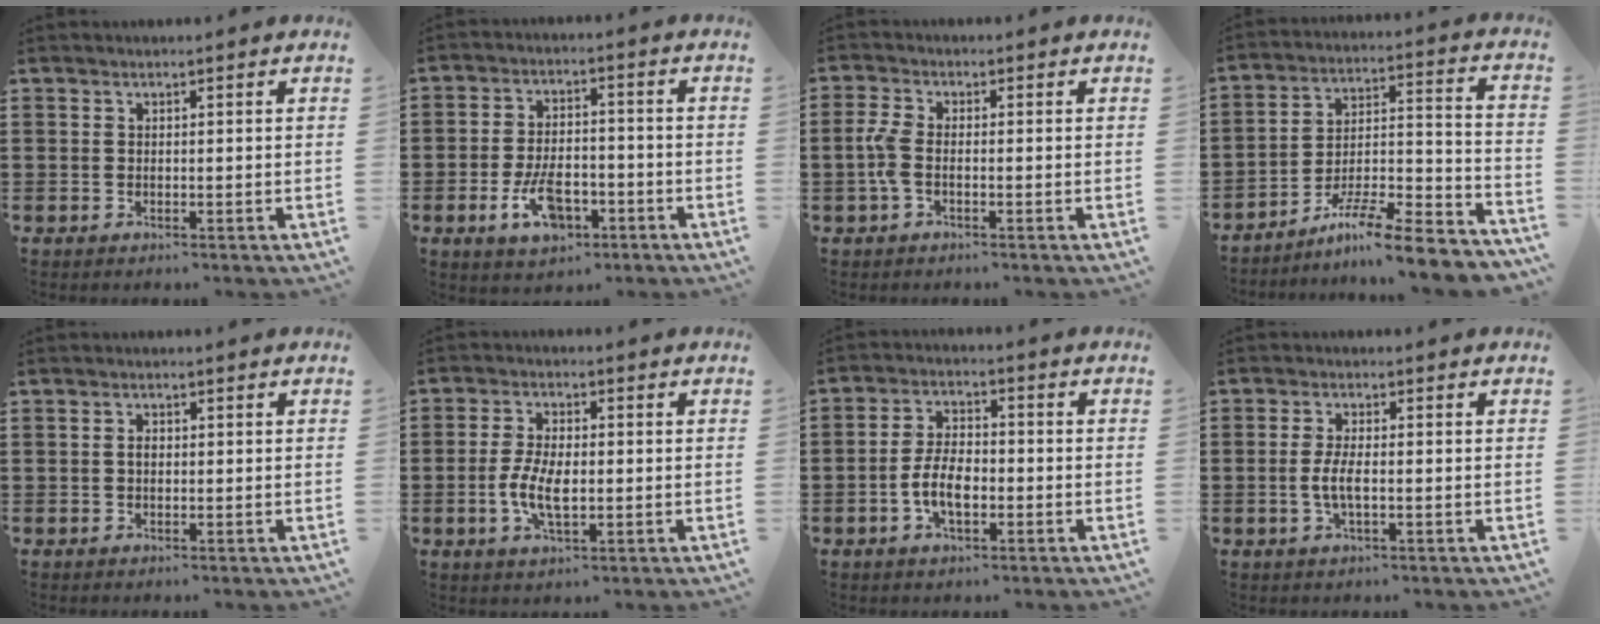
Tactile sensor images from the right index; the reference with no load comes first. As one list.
[{"total": 7.5, "force": [-3.3, 3.7, 5.7], "torque": [-0.109, 0.000, -0.062]}, {"total": 3.6, "force": [-1.0, 1.4, 3.1], "torque": [-0.085, -0.006, -0.025]}, {"total": 9.6, "force": [-8.1, 0.3, 5.1], "torque": [-0.077, 0.005, -0.160]}, {"total": 1.1, "force": [0.0, 0.6, 0.9], "torque": [-0.020, 0.002, -0.001]}, {"total": 6.3, "force": [-1.1, 2.7, 5.5], "torque": [-0.125, -0.006, -0.026]}, {"total": 6.4, "force": [-1.8, 3.0, 5.4], "torque": [-0.128, -0.004, -0.041]}, {"total": 3.8, "force": [-0.8, 1.0, 3.6], "torque": [-0.085, -0.008, -0.021]}]